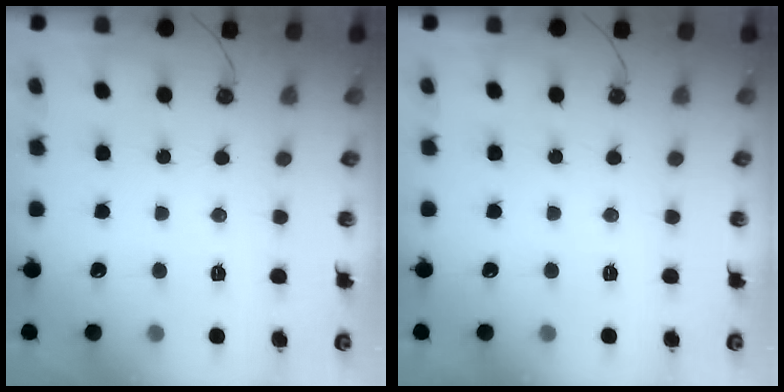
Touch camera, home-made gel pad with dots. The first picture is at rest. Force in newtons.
{"total": 0.0}